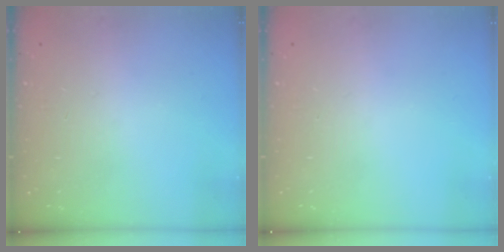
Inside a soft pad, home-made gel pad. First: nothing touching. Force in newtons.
{"total": 0.0}